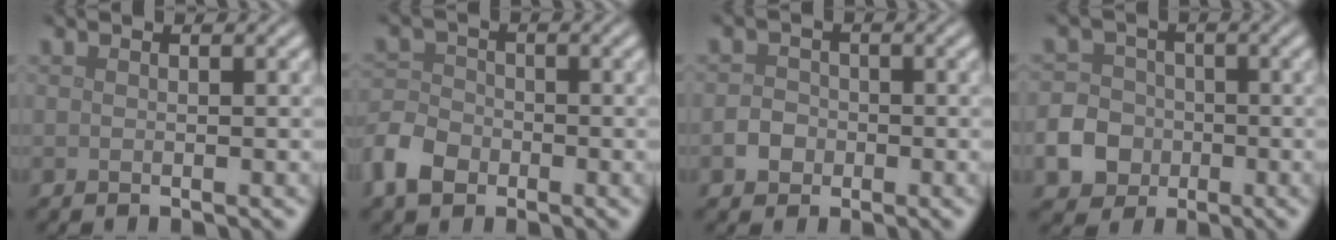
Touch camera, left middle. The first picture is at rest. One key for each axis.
{"total": 4.7, "fx": -2.6, "fy": 3.3, "fz": 2.2, "tx": -0.052, "ty": 0.001, "tz": -0.065}
{"total": 2.0, "fx": -0.6, "fy": 1.7, "fz": 0.8, "tx": -0.003, "ty": 0.000, "tz": -0.018}
{"total": 6.7, "fx": -2.5, "fy": 5.8, "fz": 2.0, "tx": -0.035, "ty": -0.015, "tz": -0.070}